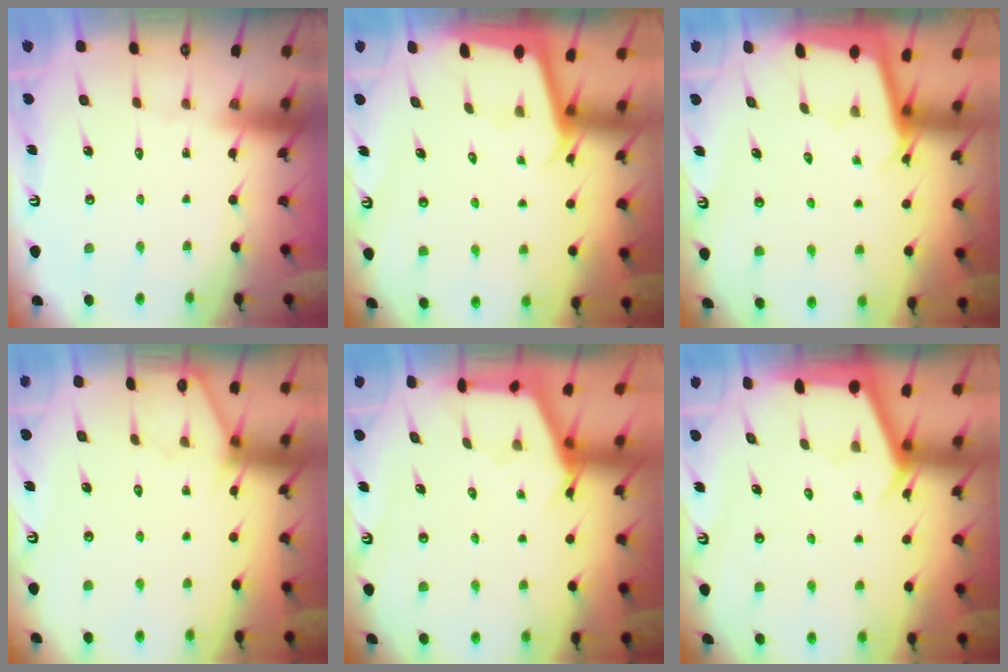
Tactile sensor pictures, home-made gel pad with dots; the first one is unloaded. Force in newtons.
{"total": 2.1, "press": 2.1, "slide": 0.1}
{"total": 1.8, "press": 1.8, "slide": 0.1}
{"total": 2.4, "press": 2.3, "slide": 0.4}
{"total": 2.8, "press": 2.8, "slide": 0.4}
{"total": 2.2, "press": 2.2, "slide": 0.3}